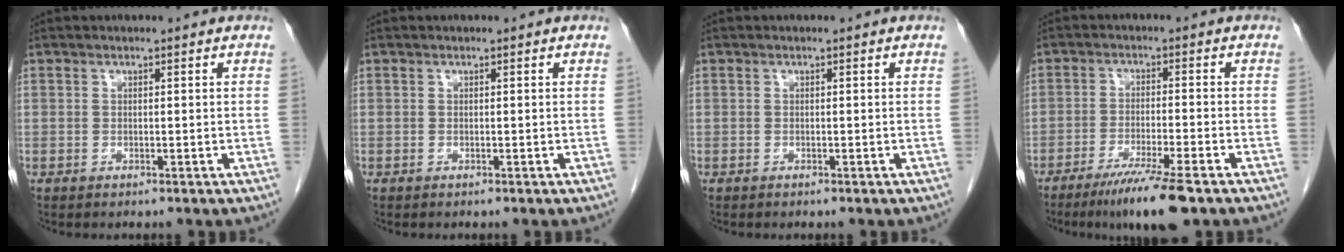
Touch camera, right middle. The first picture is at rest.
{"total": 0.0}
{"total": 0.0}
{"total": 8.9, "force": [-6.2, -0.2, 6.4], "torque": [-0.104, -0.023, -0.102]}